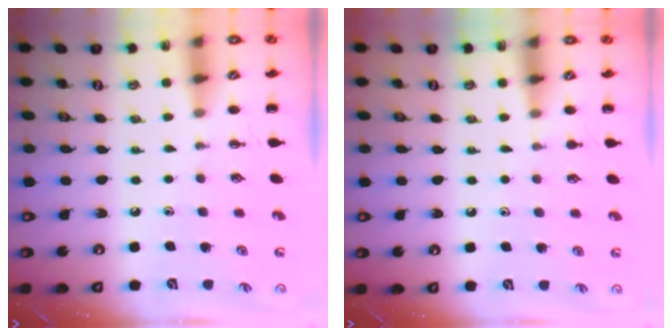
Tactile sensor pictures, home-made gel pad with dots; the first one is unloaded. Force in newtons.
{"total": 4.6, "press": 4.4, "slide": 1.5}